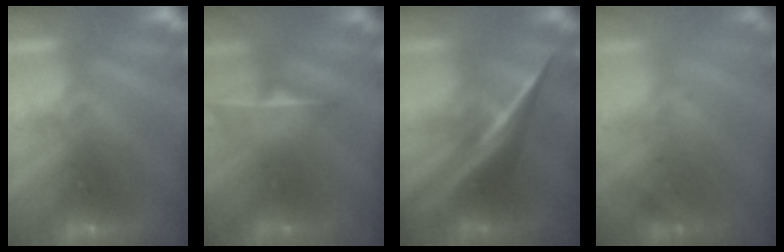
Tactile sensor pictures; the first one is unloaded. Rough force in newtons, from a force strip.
{"total": 1.7}
{"total": 2.7}
{"total": 2.5}